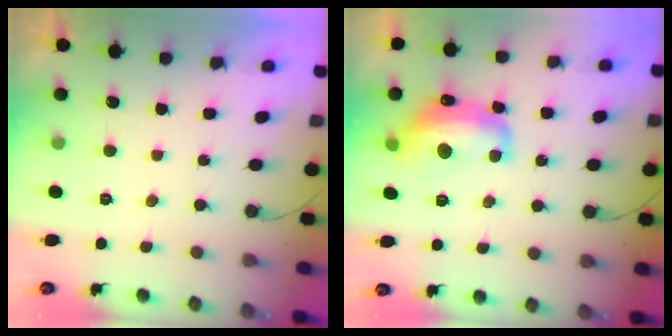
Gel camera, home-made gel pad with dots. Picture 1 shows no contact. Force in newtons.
{"total": 13.8, "press": 13.8, "slide": 1.0}